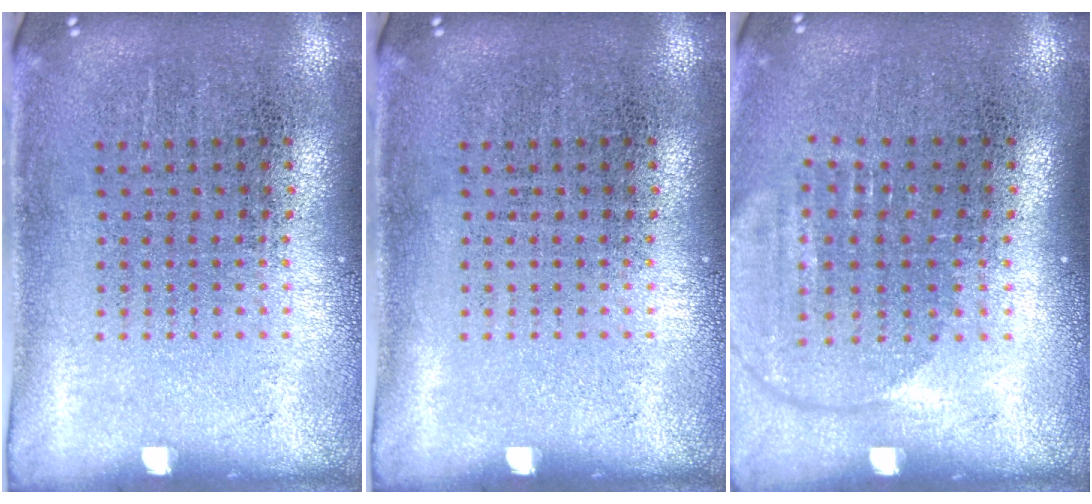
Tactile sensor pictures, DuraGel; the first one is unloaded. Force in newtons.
{"total": 0.0}
{"total": 1.5, "press": 1.3, "slide": 0.6}